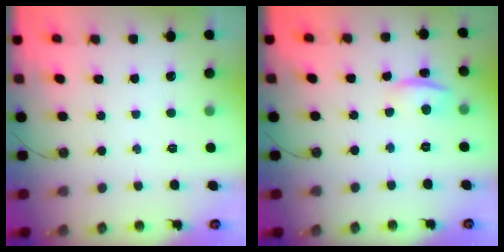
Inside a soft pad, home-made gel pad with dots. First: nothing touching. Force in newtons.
{"total": 2.0, "press": 1.5, "slide": 1.3}